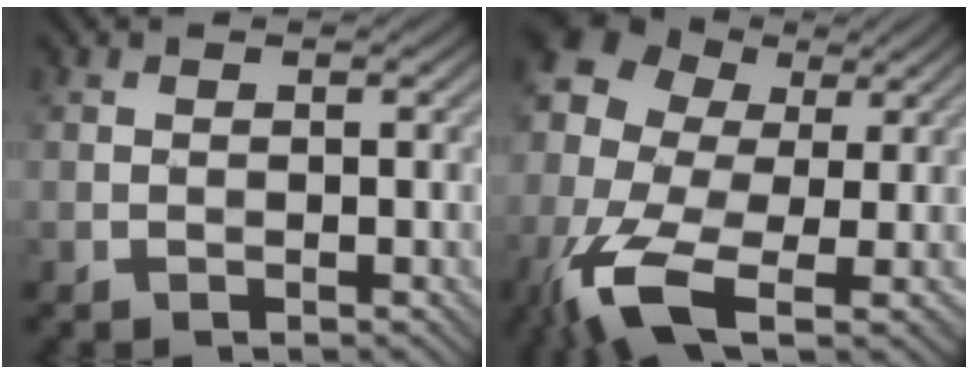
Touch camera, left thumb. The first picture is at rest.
{"total": 15.2, "force": [-3.7, 8.9, 11.7], "torque": [-0.276, -0.009, -0.077]}